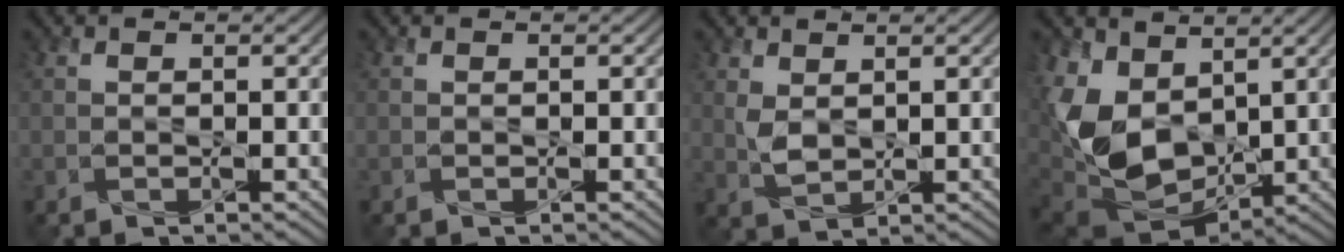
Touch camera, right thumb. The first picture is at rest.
{"total": 0.0}
{"total": 2.5, "force": [1.0, 1.4, 1.8], "torque": [-0.049, -0.004, 0.025]}
{"total": 12.2, "force": [2.6, 8.1, 8.7], "torque": [-0.238, -0.007, 0.052]}